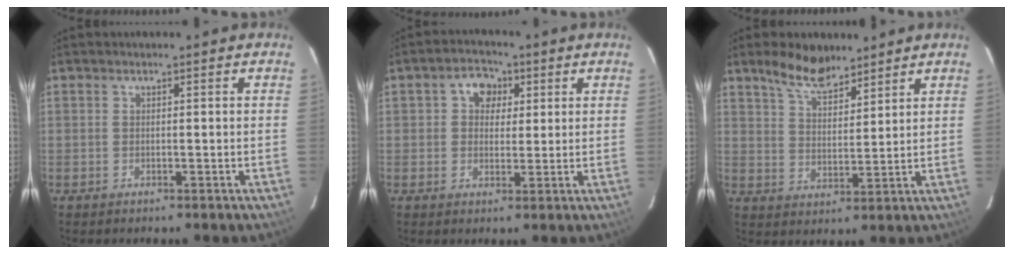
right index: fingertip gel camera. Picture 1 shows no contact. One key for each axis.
{"total": 6.0, "fx": 1.6, "fy": 5.4, "fz": 2.1, "tx": -0.027, "ty": 0.016, "tz": 0.021}
{"total": 8.0, "fx": 6.4, "fy": 3.0, "fz": 3.8, "tx": -0.066, "ty": 0.005, "tz": 0.119}